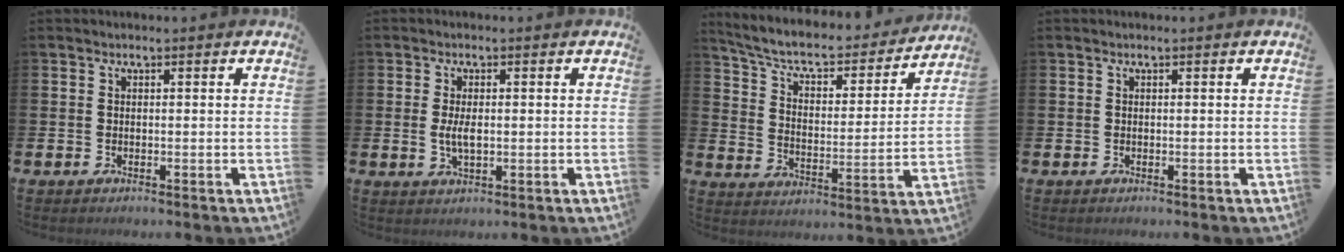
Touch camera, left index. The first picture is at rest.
{"total": 2.9, "force": [0.1, 1.3, 2.6], "torque": [-0.040, -0.001, -0.003]}
{"total": 7.2, "force": [6.4, 2.0, 2.7], "torque": [-0.080, -0.048, 0.104]}
{"total": 0.0}